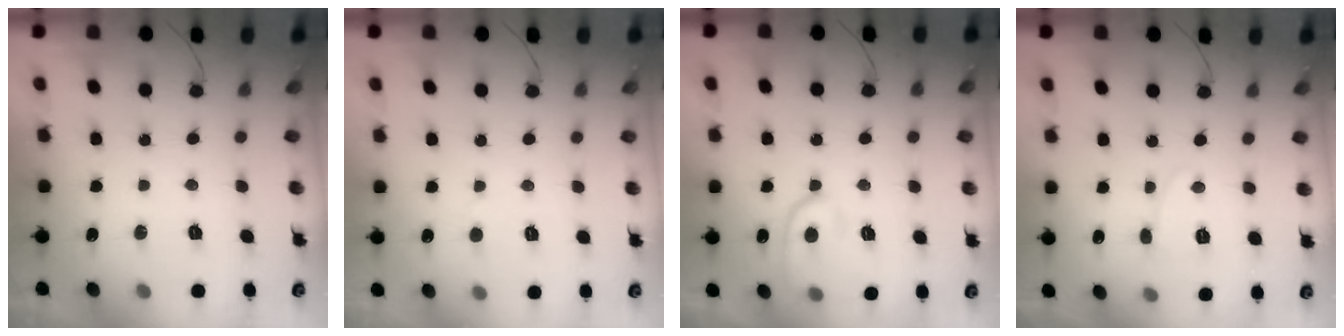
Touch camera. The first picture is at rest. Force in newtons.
{"total": 2.5, "press": 2.5, "slide": 0.2}
{"total": 10.7, "press": 10.6, "slide": 1.0}
{"total": 4.2, "press": 4.1, "slide": 0.5}